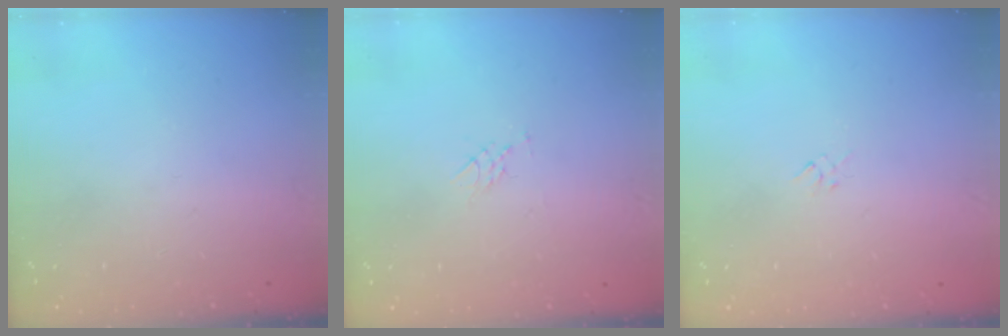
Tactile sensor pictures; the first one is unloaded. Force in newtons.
{"total": 3.5, "press": 3.3, "slide": 1.1}
{"total": 2.3, "press": 2.2, "slide": 0.6}